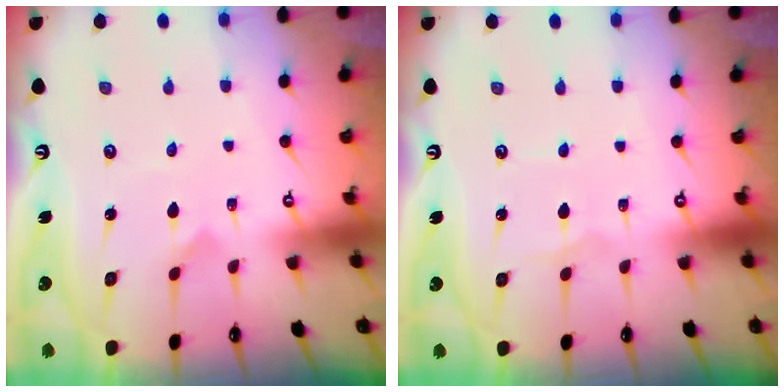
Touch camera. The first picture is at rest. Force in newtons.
{"total": 1.3, "press": 1.3, "slide": 0.1}